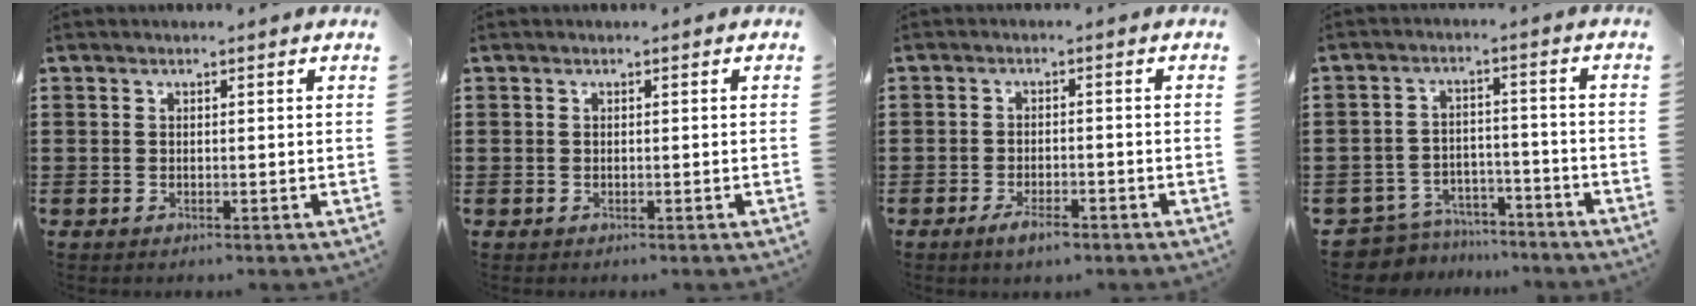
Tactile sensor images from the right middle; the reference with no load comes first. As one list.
[{"total": 0.0}, {"total": 3.2, "force": [-2.1, 1.1, 2.2], "torque": [-0.043, 0.003, -0.041]}, {"total": 6.0, "force": [-5.8, 1.2, 0.2], "torque": [-0.019, 0.013, -0.124]}]